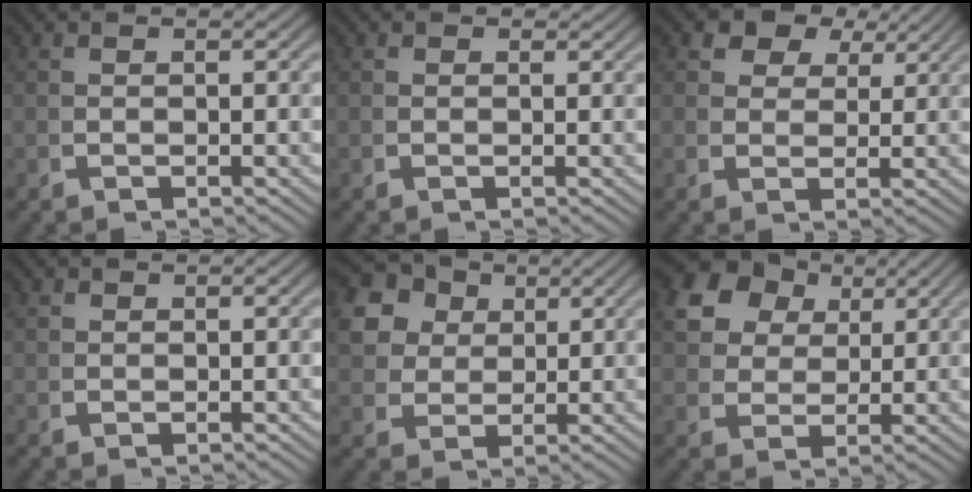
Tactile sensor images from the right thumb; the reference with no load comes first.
{"total": 1.1, "force": [0.8, 0.7, 0.3], "torque": [-0.002, -0.001, 0.009]}
{"total": 5.5, "force": [3.6, 3.3, 2.7], "torque": [-0.053, -0.004, 0.064]}
{"total": 0.9, "force": [0.6, 0.6, 0.2], "torque": [-0.004, -0.004, 0.016]}
{"total": 10.2, "force": [3.8, 8.2, 4.9], "torque": [-0.111, -0.004, 0.062]}
{"total": 9.7, "force": [4.1, 7.2, 5.0], "torque": [-0.117, -0.006, 0.076]}